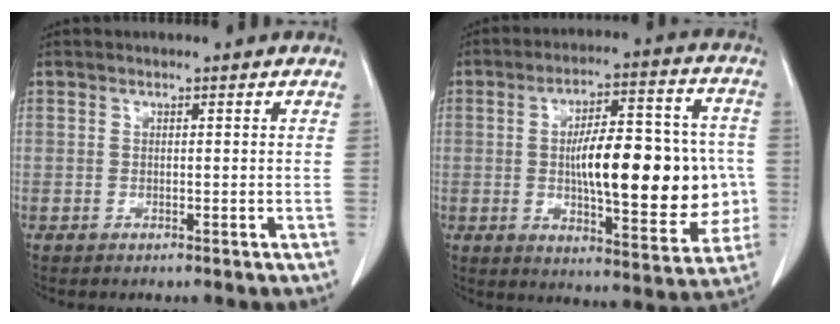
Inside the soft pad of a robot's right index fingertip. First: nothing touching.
{"total": 19.1, "force": [-0.8, 6.1, 18.1], "torque": [-0.262, 0.022, -0.003]}